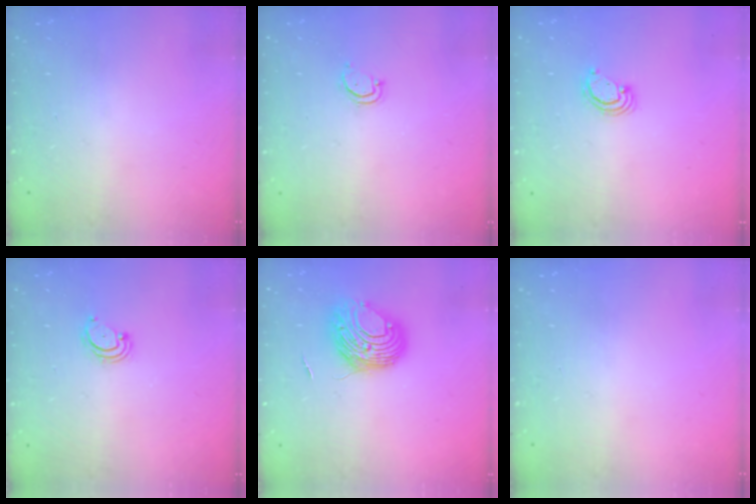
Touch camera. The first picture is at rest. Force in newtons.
{"total": 2.6, "press": 2.6, "slide": 0.2}
{"total": 2.3, "press": 2.3, "slide": 0.3}
{"total": 2.8, "press": 2.8, "slide": 0.3}
{"total": 8.8, "press": 8.8, "slide": 0.8}
{"total": 0.0}